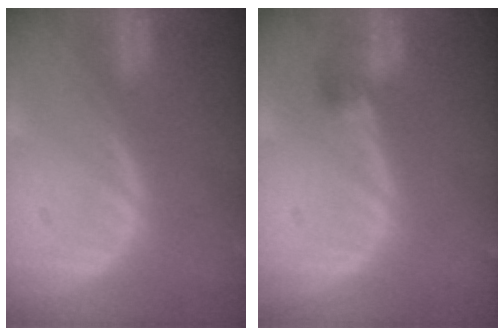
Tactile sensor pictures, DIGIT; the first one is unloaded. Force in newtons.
{"total": 2.8, "press": 2.6, "slide": 1.0}